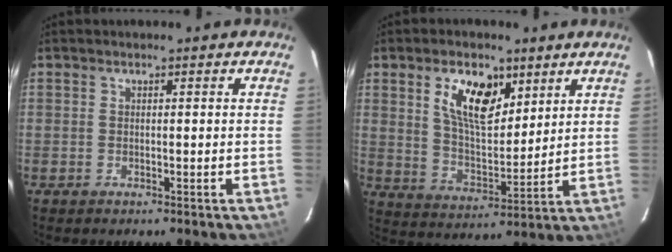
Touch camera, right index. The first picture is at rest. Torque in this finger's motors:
{"motor_torque": [0.64, 0.48, 0.34, 0.16]}